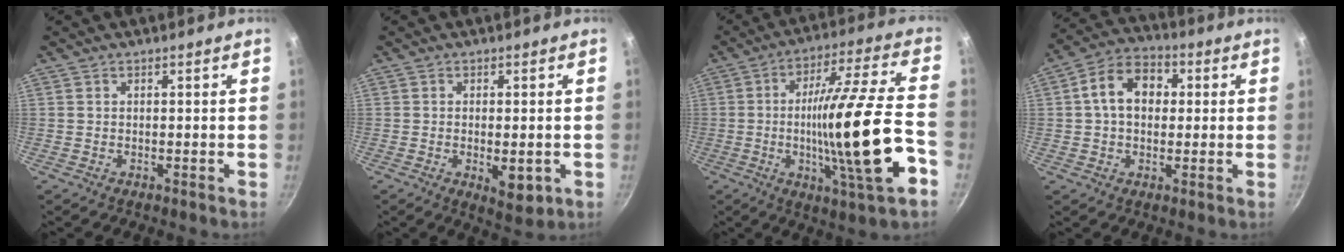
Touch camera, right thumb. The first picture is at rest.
{"total": 6.1, "force": [-1.5, 2.7, 5.3], "torque": [-0.069, -0.008, -0.014]}
{"total": 22.4, "force": [-5.5, 2.9, 21.5], "torque": [-0.326, 0.024, -0.087]}
{"total": 10.5, "force": [1.5, 7.6, 7.1], "torque": [-0.090, 0.025, 0.008]}